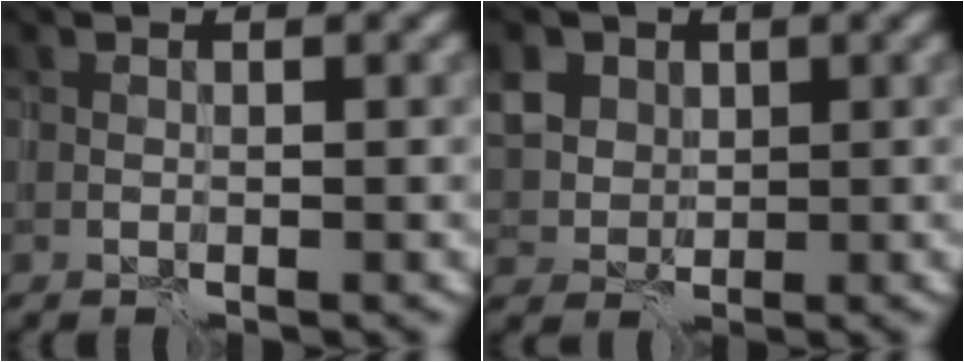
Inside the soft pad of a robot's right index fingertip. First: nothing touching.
{"total": 4.3, "force": [1.9, 3.5, 1.7], "torque": [-0.058, 0.006, 0.044]}